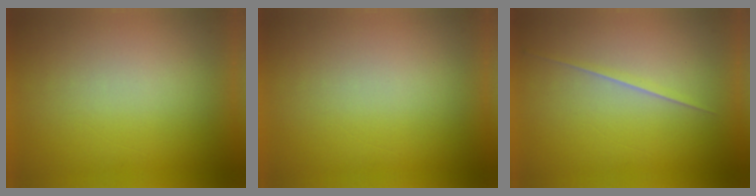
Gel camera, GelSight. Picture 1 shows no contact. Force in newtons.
{"total": 0.0}
{"total": 1.8}